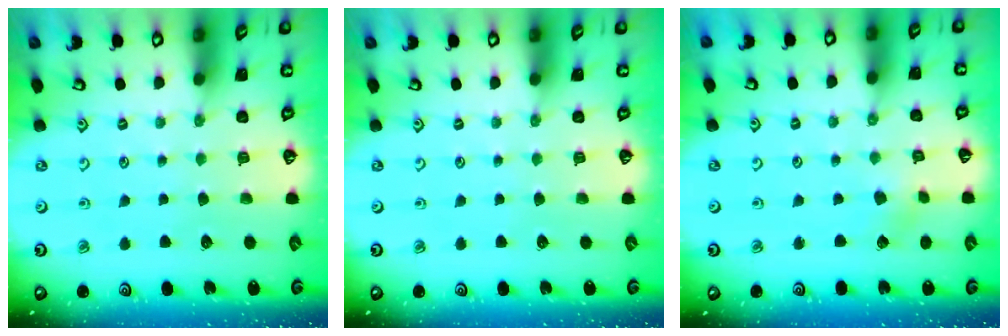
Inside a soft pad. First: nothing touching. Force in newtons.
{"total": 0.0}
{"total": 1.8, "press": 1.7, "slide": 0.6}